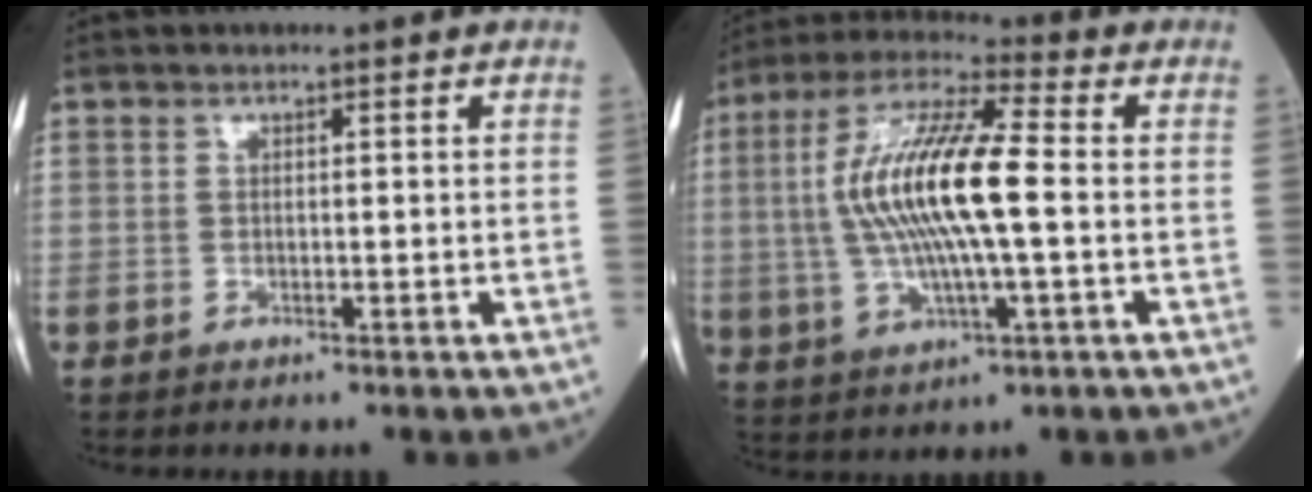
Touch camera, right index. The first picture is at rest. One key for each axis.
{"total": 15.4, "fx": 0.0, "fy": 2.7, "fz": 15.2, "tx": -0.311, "ty": 0.011, "tz": -0.004}